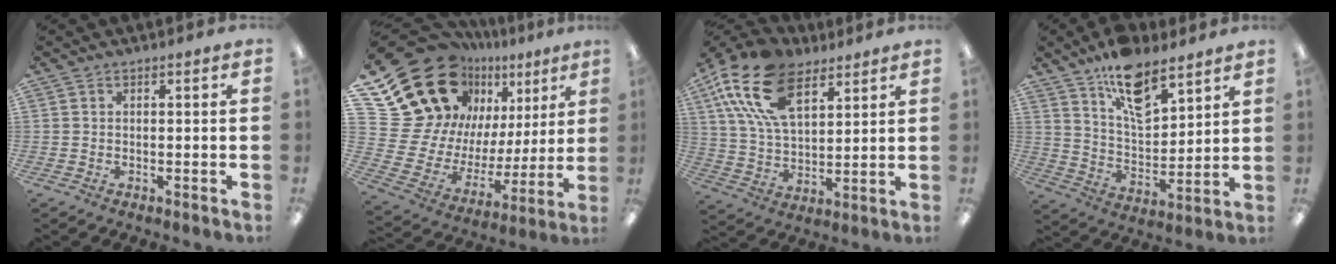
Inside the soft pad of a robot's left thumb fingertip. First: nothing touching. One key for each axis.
{"total": 25.0, "fx": 13.3, "fy": 18.3, "fz": 10.6, "tx": -0.193, "ty": -0.108, "tz": 0.284}
{"total": 18.8, "fx": 10.1, "fy": 10.2, "fz": 12.2, "tx": -0.269, "ty": -0.030, "tz": 0.180}
{"total": 13.6, "fx": 9.6, "fy": 5.7, "fz": 7.7, "tx": -0.129, "ty": -0.053, "tz": 0.170}